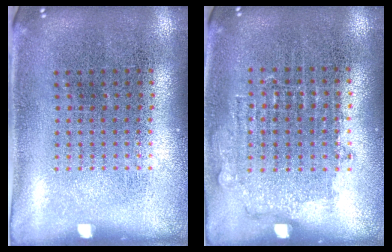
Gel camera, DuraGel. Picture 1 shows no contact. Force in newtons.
{"total": 0.8, "press": 0.8, "slide": 0.3}